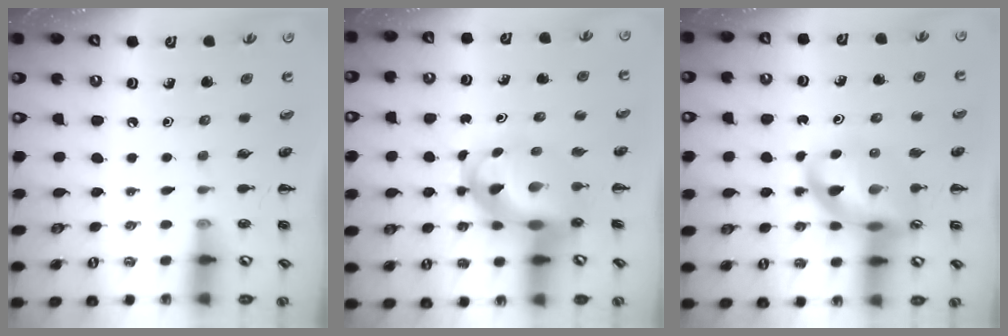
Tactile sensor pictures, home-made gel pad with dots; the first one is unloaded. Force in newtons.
{"total": 9.7, "press": 9.3, "slide": 2.8}
{"total": 14.6, "press": 14.1, "slide": 3.8}